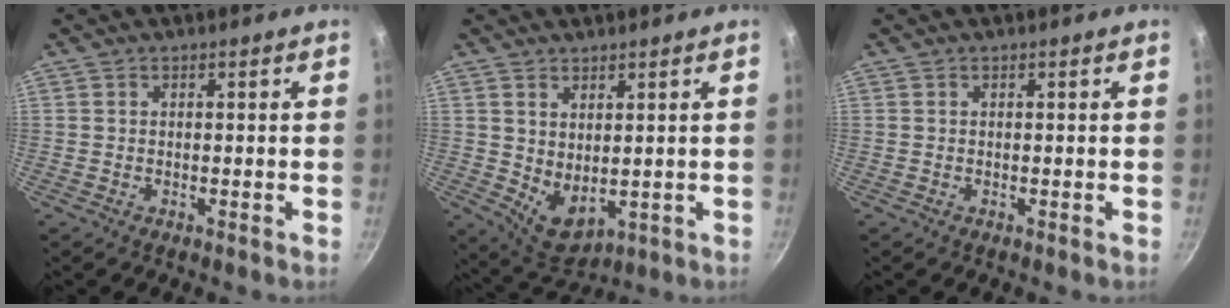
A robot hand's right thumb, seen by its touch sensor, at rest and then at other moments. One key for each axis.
{"total": 5.4, "fx": 1.2, "fy": 3.4, "fz": 4.1, "tx": -0.061, "ty": -0.026, "tz": 0.032}
{"total": 0.0}